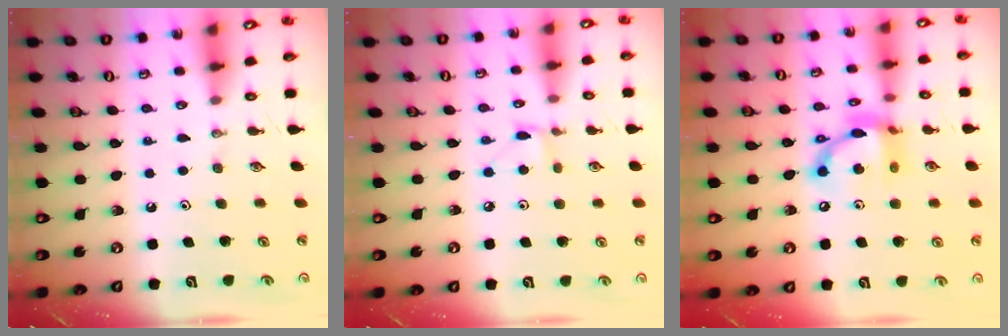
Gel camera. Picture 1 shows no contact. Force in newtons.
{"total": 3.5, "press": 3.5, "slide": 0.5}
{"total": 13.1, "press": 13.0, "slide": 0.9}